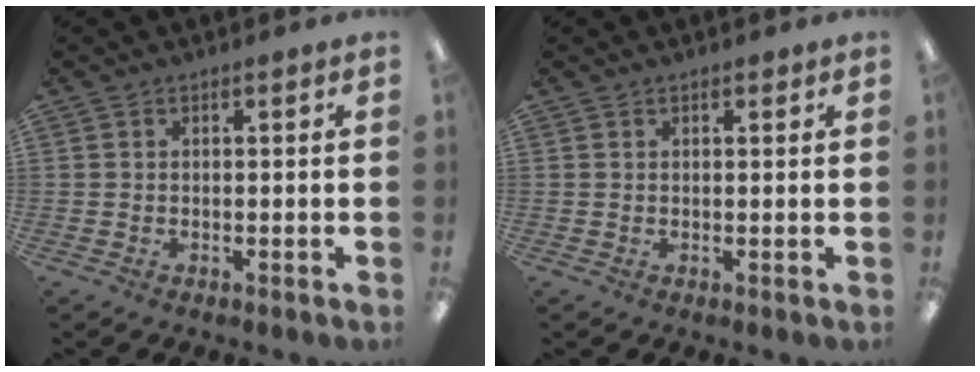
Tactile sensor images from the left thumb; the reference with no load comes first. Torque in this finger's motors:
{"motor_torque": [-0.12, -0.04, -0.15, 0.05, -0.01]}